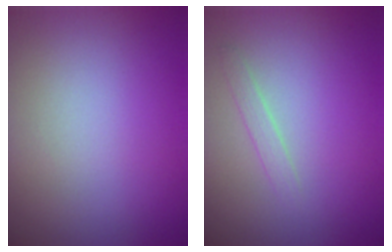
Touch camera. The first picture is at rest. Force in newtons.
{"total": 1.0, "press": 1.0, "slide": 0.1}